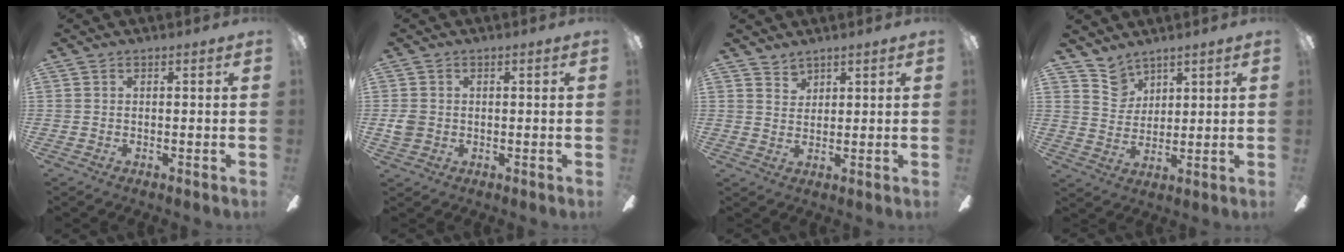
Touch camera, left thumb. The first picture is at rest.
{"total": 3.4, "force": [0.0, 3.0, 1.5], "torque": [-0.018, 0.004, 0.001]}
{"total": 2.7, "force": [2.4, 1.2, -0.1], "torque": [-0.003, -0.014, 0.048]}
{"total": 6.8, "force": [5.4, 4.1, 0.6], "torque": [-0.024, -0.028, 0.104]}